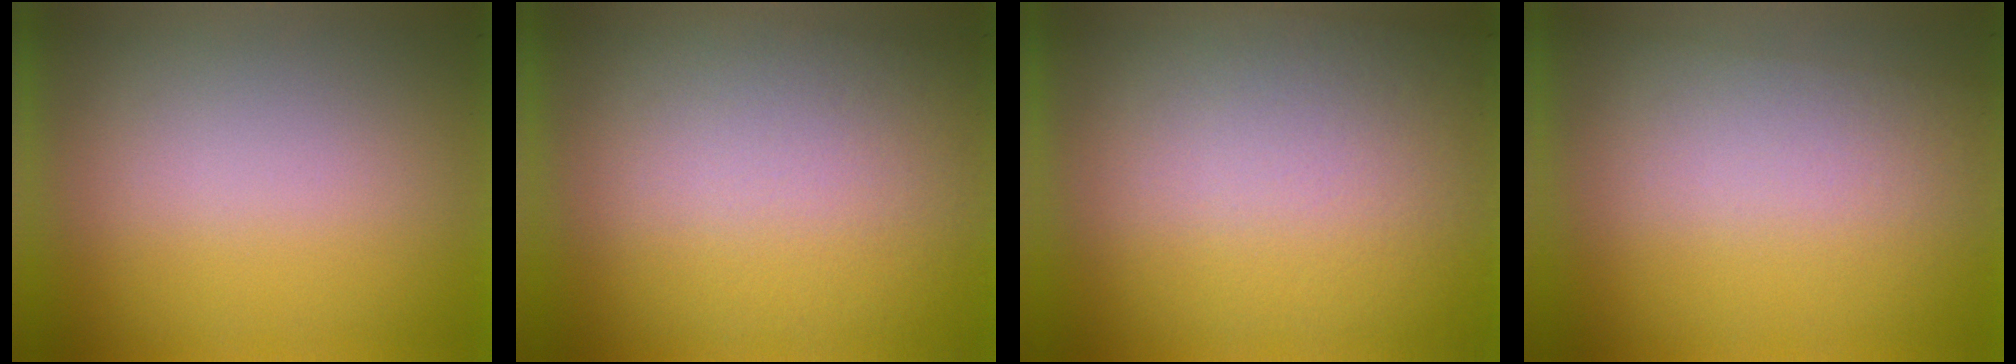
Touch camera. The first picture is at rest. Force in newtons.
{"total": 2.6}
{"total": 2.9}
{"total": 2.0}